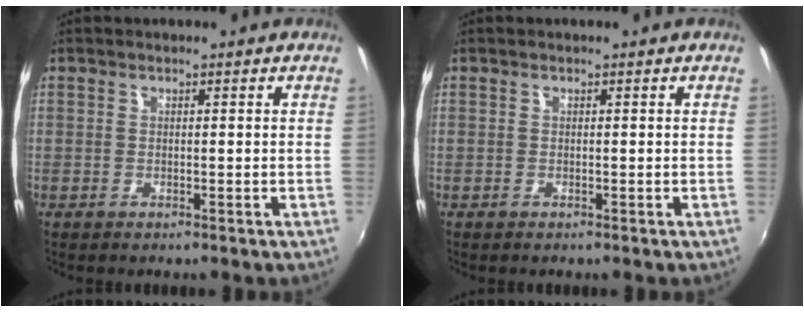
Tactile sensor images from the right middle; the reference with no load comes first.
{"total": 0.0}